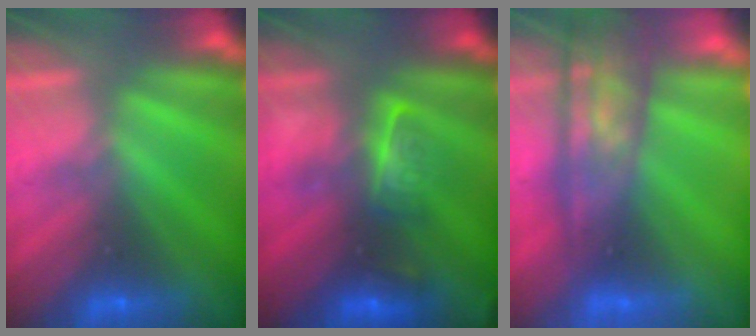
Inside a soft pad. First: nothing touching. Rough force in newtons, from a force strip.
{"total": 2.6}
{"total": 7.2}